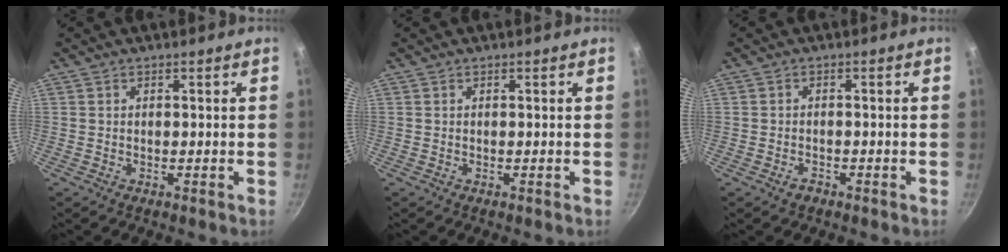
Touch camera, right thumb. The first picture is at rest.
{"total": 0.0}
{"total": 1.7, "force": [-1.1, 1.1, 0.7], "torque": [-0.009, 0.012, -0.019]}